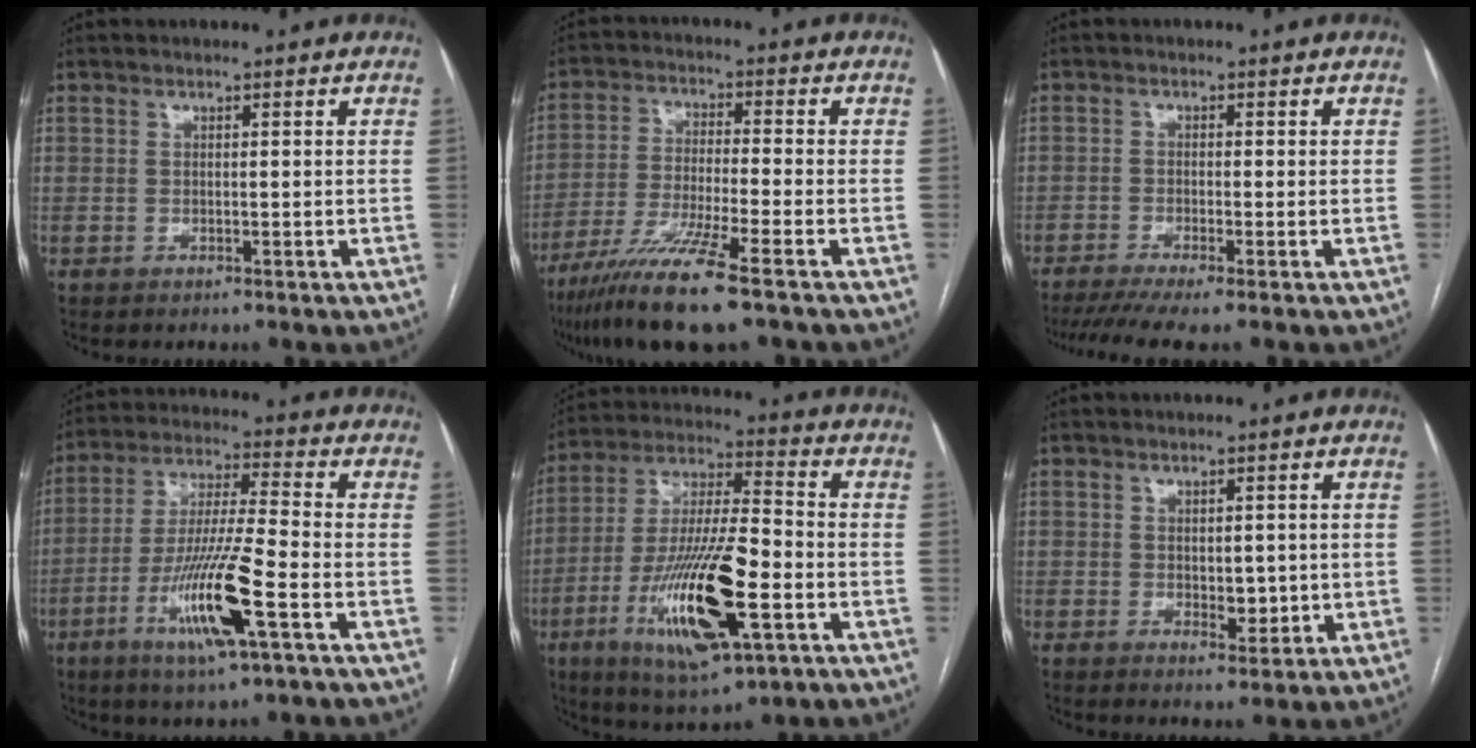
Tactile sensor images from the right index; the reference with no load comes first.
{"total": 12.1, "force": [-8.2, -0.5, 8.9], "torque": [-0.172, -0.035, -0.148]}
{"total": 6.2, "force": [-4.7, -0.3, 4.0], "torque": [-0.064, -0.011, -0.079]}
{"total": 13.9, "force": [-5.6, 0.4, 12.8], "torque": [-0.253, -0.019, -0.104]}
{"total": 19.5, "force": [-6.7, 4.1, 17.9], "torque": [-0.365, -0.022, -0.114]}
{"total": 3.5, "force": [-0.1, 2.1, 2.9], "torque": [-0.036, -0.003, 0.007]}